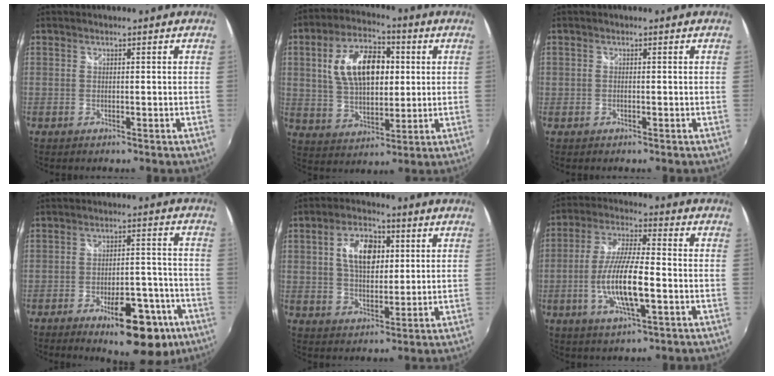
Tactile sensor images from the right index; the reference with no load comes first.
{"total": 14.7, "force": [2.9, 8.3, 11.9], "torque": [-0.218, 0.021, 0.055]}
{"total": 0.0}
{"total": 14.8, "force": [-8.4, 5.8, 10.7], "torque": [-0.150, 0.007, -0.101]}
{"total": 9.9, "force": [2.8, 5.9, 7.5], "torque": [-0.133, 0.019, 0.049]}
{"total": 12.5, "force": [-3.2, 2.8, 11.8], "torque": [-0.236, -0.006, -0.060]}